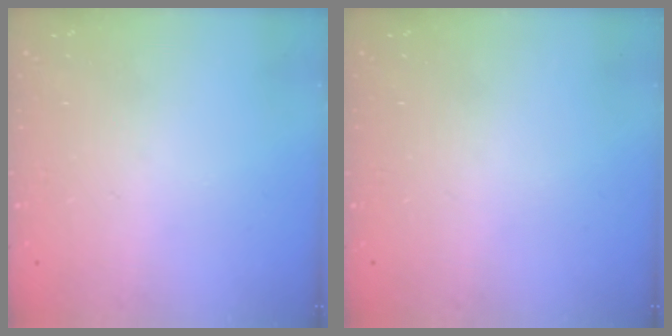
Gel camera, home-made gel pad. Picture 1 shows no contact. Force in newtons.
{"total": 0.0}